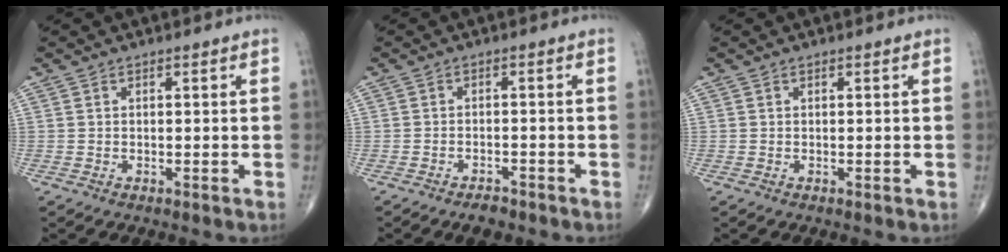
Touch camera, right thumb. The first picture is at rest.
{"total": 2.6, "force": [-2.1, 1.1, 1.2], "torque": [-0.023, 0.009, -0.032]}
{"total": 0.0}